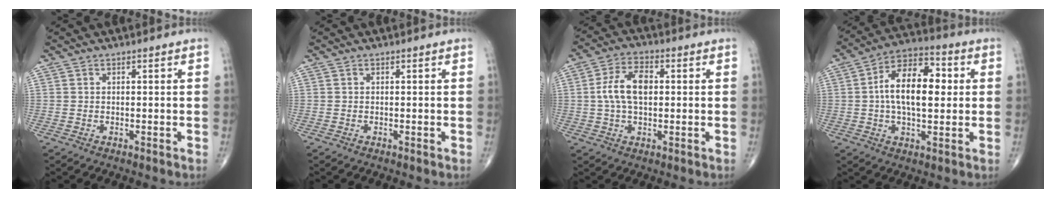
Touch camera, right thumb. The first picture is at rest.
{"total": 0.0}
{"total": 8.6, "force": [0.7, 4.9, 7.1], "torque": [-0.133, 0.015, 0.009]}
{"total": 14.5, "force": [1.4, 7.5, 12.3], "torque": [-0.193, 0.021, 0.013]}